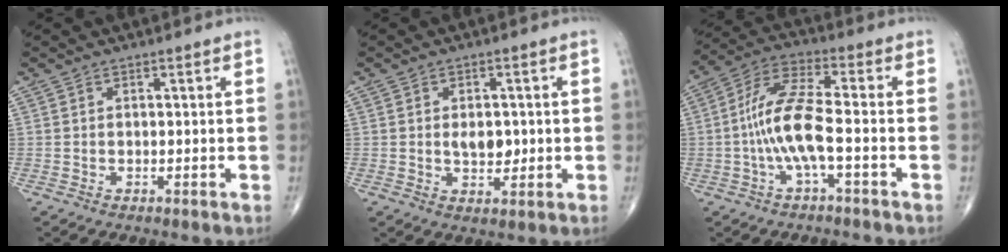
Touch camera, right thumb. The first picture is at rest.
{"total": 4.8, "force": [0.0, 3.0, 3.7], "torque": [-0.043, -0.003, 0.004]}
{"total": 11.0, "force": [-2.3, 2.7, 10.4], "torque": [-0.231, 0.036, -0.047]}